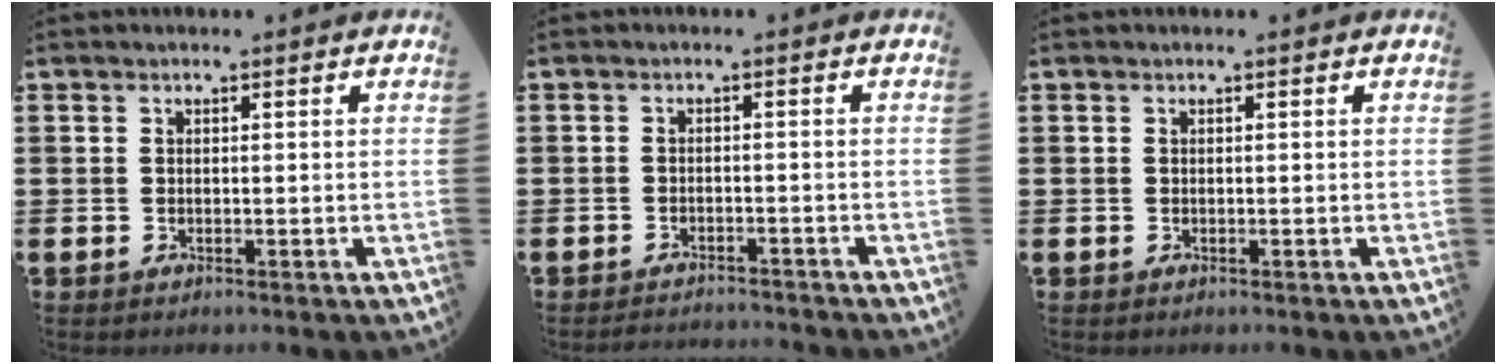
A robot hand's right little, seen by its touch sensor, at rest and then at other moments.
{"total": 1.5, "force": [-1.5, 0.0, -0.1], "torque": [-0.003, 0.004, -0.032]}
{"total": 0.0}